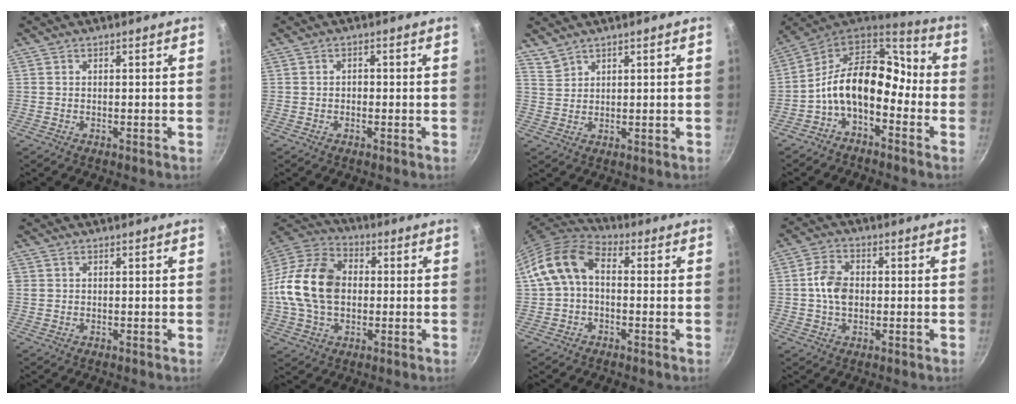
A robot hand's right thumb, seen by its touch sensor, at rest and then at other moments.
{"total": 1.2, "force": [-0.3, 0.9, 0.7], "torque": [-0.009, 0.005, -0.006]}
{"total": 2.6, "force": [2.4, 0.9, 0.2], "torque": [0.000, 0.001, 0.056]}
{"total": 15.2, "force": [-4.0, 9.6, 11.0], "torque": [-0.165, 0.066, -0.095]}
{"total": 0.9, "force": [0.3, 0.7, 0.3], "torque": [-0.005, 0.004, 0.006]}
{"total": 18.1, "force": [0.2, 12.9, 12.7], "torque": [-0.227, 0.030, -0.010]}
{"total": 11.0, "force": [0.6, 7.3, 8.2], "torque": [-0.144, 0.038, -0.005]}
{"total": 6.7, "force": [0.0, 4.7, 4.7], "torque": [-0.076, 0.013, -0.007]}